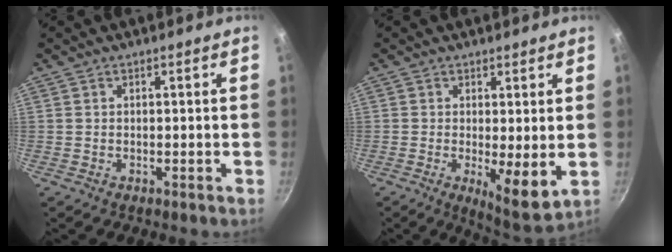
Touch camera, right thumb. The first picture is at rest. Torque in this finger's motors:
{"motor_torque": [-0.14, 0.75, 0.57, 0.26, 0.06]}